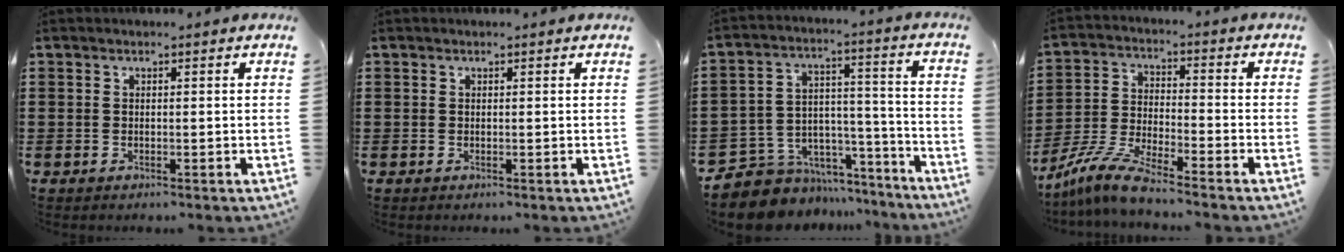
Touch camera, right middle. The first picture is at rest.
{"total": 0.0}
{"total": 7.5, "force": [-6.2, 4.3, 0.4], "torque": [-0.021, 0.012, -0.113]}
{"total": 7.8, "force": [-7.0, 0.0, 3.5], "torque": [-0.083, -0.006, -0.140]}